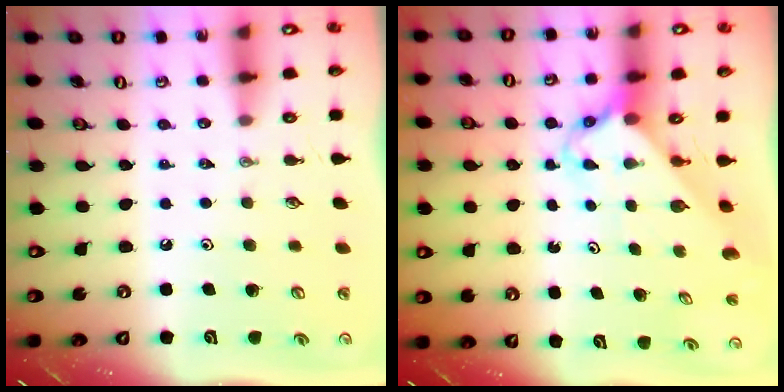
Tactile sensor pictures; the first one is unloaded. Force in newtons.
{"total": 2.8, "press": 2.8, "slide": 0.2}